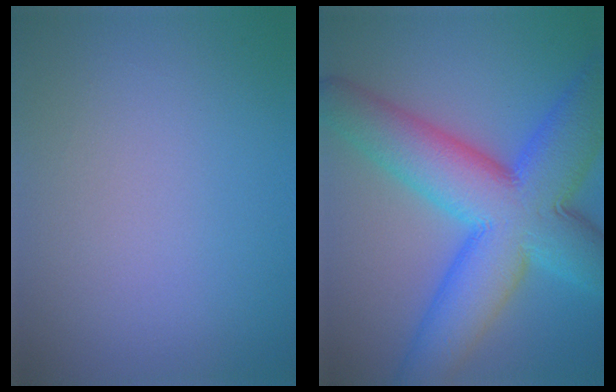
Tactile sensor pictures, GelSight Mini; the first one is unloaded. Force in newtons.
{"total": 13.9, "press": 13.9, "slide": 0.2}